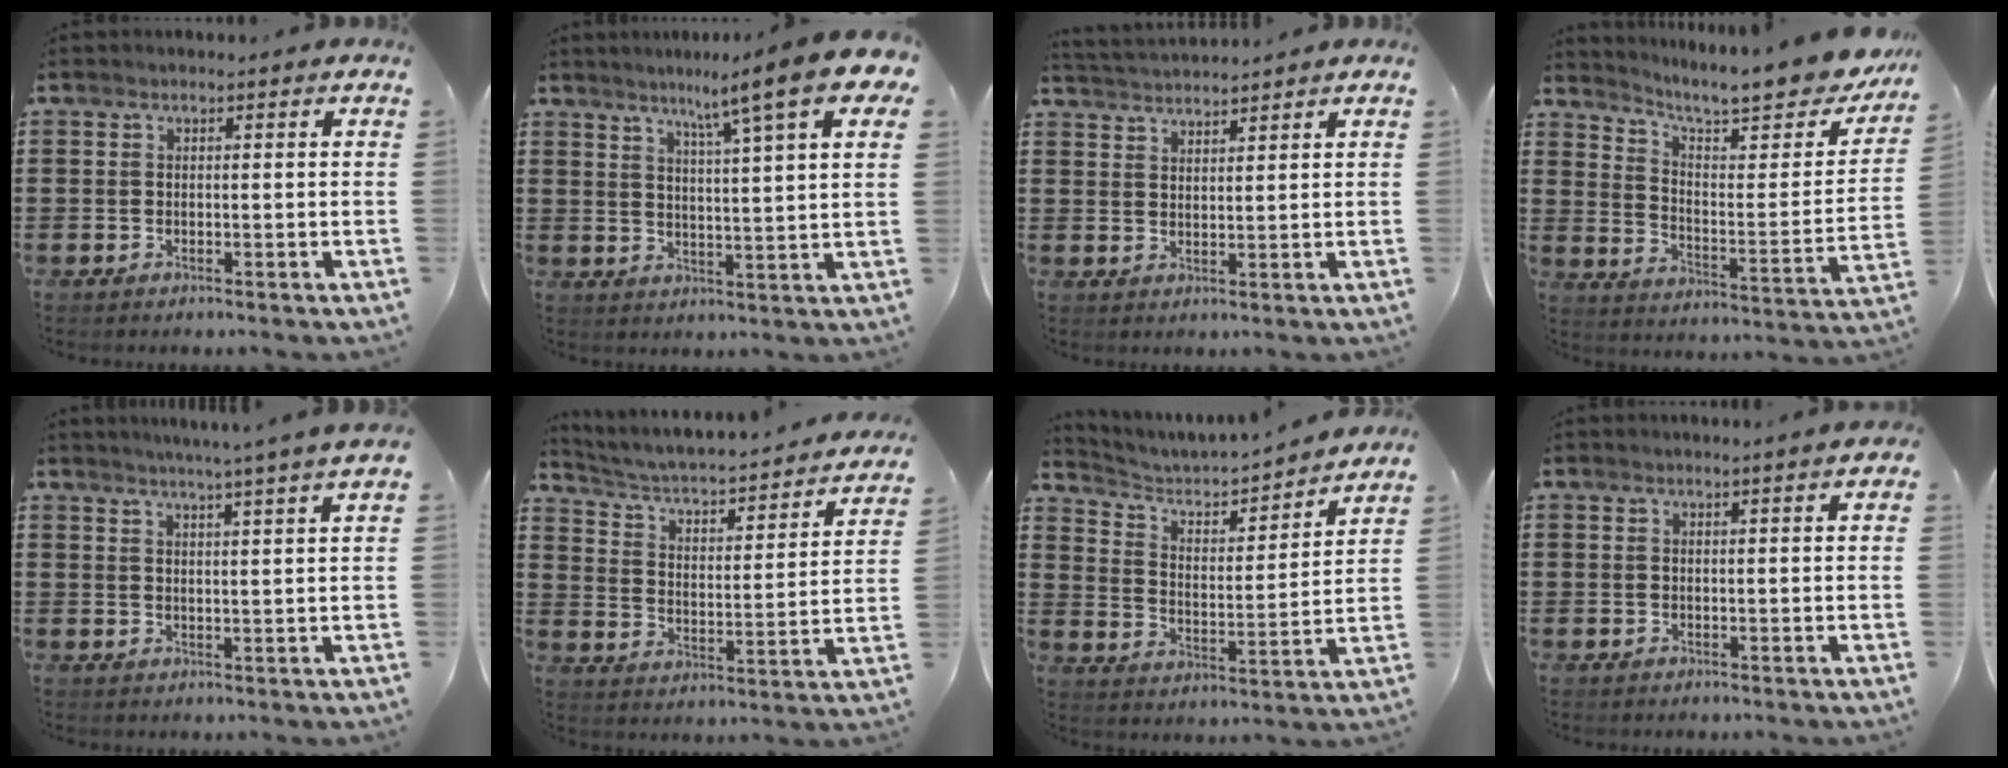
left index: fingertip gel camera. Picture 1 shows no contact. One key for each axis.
{"total": 10.5, "fx": 7.3, "fy": 0.3, "fz": 7.5, "tx": -0.133, "ty": -0.027, "tz": 0.114}
{"total": 2.2, "fx": 2.2, "fy": -0.2, "fz": -0.4, "tx": 0.000, "ty": -0.007, "tz": 0.040}
{"total": 9.0, "fx": 7.7, "fy": 1.0, "fz": 4.4, "tx": -0.095, "ty": -0.061, "tz": 0.125}
{"total": 3.4, "fx": 2.9, "fy": -1.2, "fz": 1.3, "tx": -0.032, "ty": -0.015, "tz": 0.048}
{"total": 2.9, "fx": 2.6, "fy": 0.3, "fz": 1.3, "tx": -0.042, "ty": -0.035, "tz": 0.030}
{"total": 3.4, "fx": 3.1, "fy": 1.0, "fz": 1.0, "tx": -0.042, "ty": -0.031, "tz": 0.041}
{"total": 1.4, "fx": 1.0, "fy": -0.2, "fz": 1.0, "tx": -0.019, "ty": -0.001, "tz": 0.019}